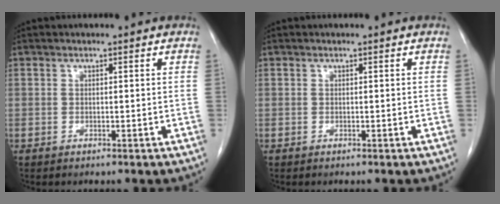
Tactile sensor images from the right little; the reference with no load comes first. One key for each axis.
{"total": 0.0}